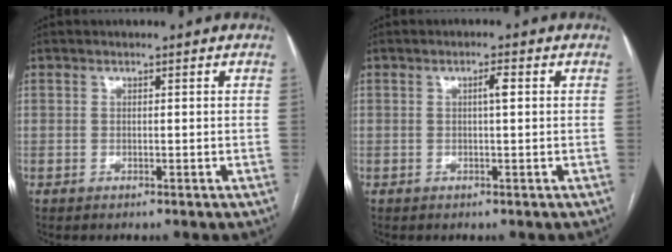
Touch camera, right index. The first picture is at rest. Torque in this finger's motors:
{"motor_torque": [0.11, 0.09, 0.02, 0.03]}